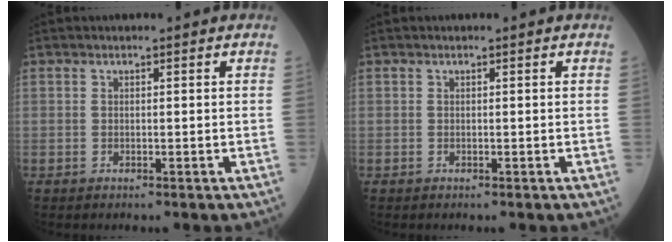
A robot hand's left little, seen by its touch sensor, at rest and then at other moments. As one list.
[{"total": 0.0}]